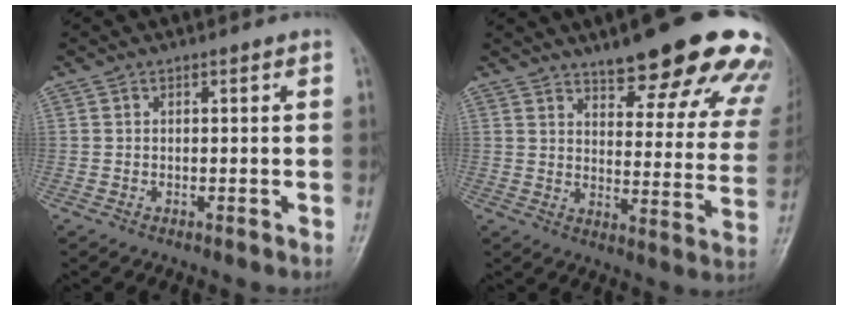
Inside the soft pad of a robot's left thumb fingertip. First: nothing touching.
{"total": 23.3, "force": [17.1, 6.5, 14.4], "torque": [-0.137, -0.080, 0.209]}